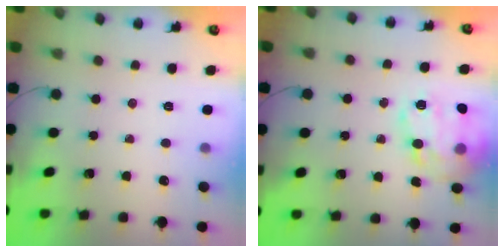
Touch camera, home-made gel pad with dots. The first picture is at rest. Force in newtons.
{"total": 20.0, "press": 19.9, "slide": 2.1}